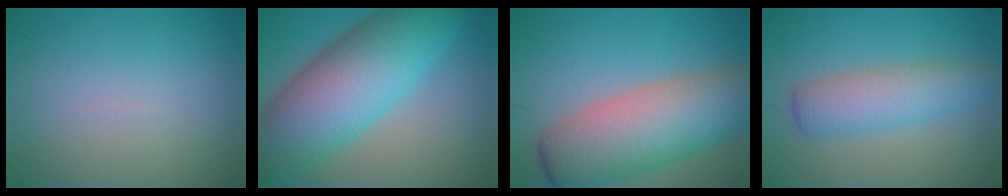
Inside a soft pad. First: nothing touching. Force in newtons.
{"total": 12.8, "press": 12.8, "slide": 0.2}
{"total": 9.9, "press": 9.9, "slide": 0.5}
{"total": 4.5, "press": 4.5, "slide": 0.1}